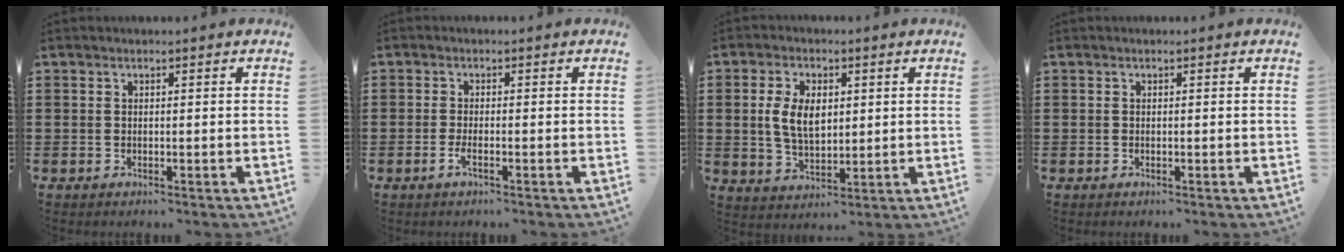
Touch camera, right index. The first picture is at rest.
{"total": 1.8, "force": [-0.8, 0.3, 1.6], "torque": [-0.035, -0.004, -0.018]}
{"total": 6.7, "force": [0.9, 4.0, 5.2], "torque": [-0.115, 0.007, 0.009]}
{"total": 0.0}